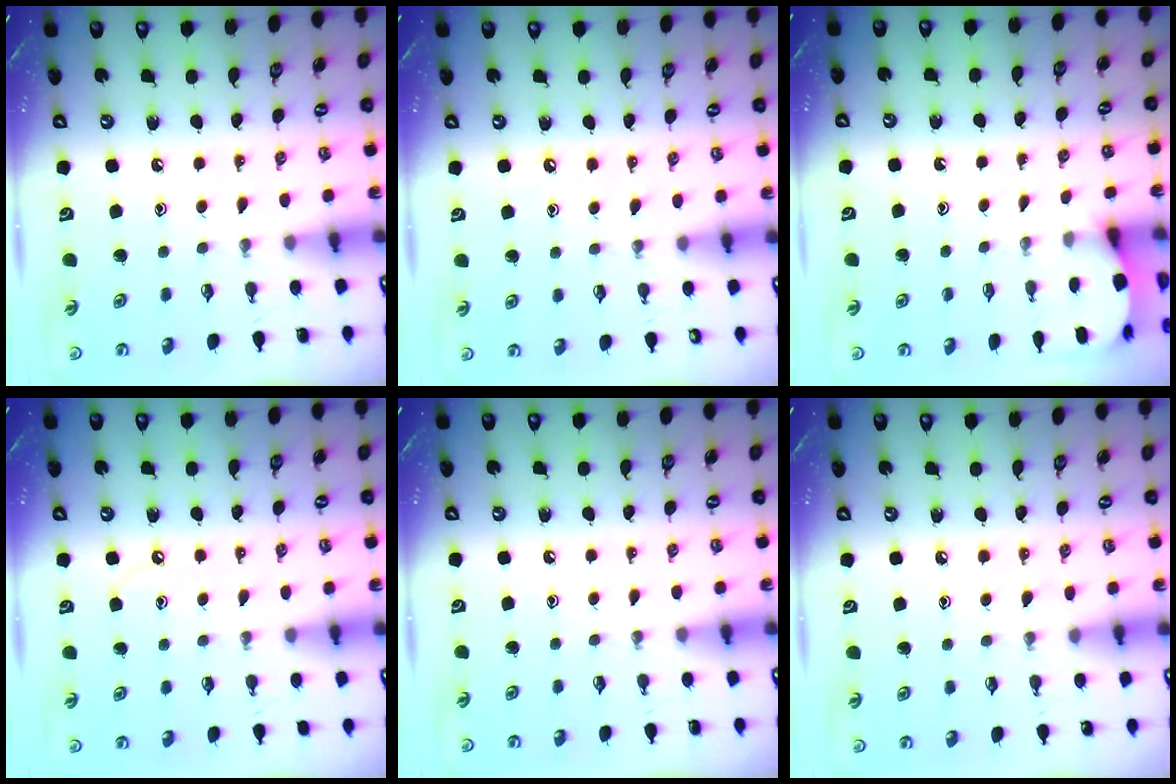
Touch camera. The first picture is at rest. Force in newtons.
{"total": 3.6, "press": 3.6, "slide": 0.4}
{"total": 2.4, "press": 2.4, "slide": 0.3}
{"total": 3.4, "press": 3.3, "slide": 0.4}
{"total": 0.0}
{"total": 6.5, "press": 6.5, "slide": 0.7}